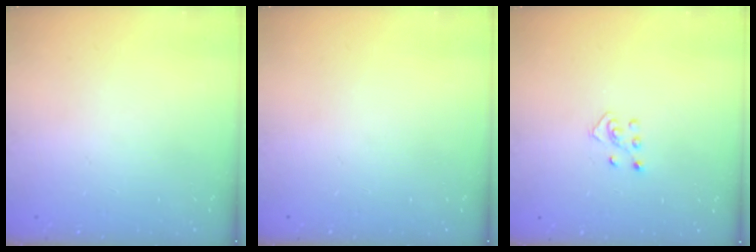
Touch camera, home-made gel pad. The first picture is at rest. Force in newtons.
{"total": 0.0}
{"total": 4.6, "press": 4.6, "slide": 0.3}